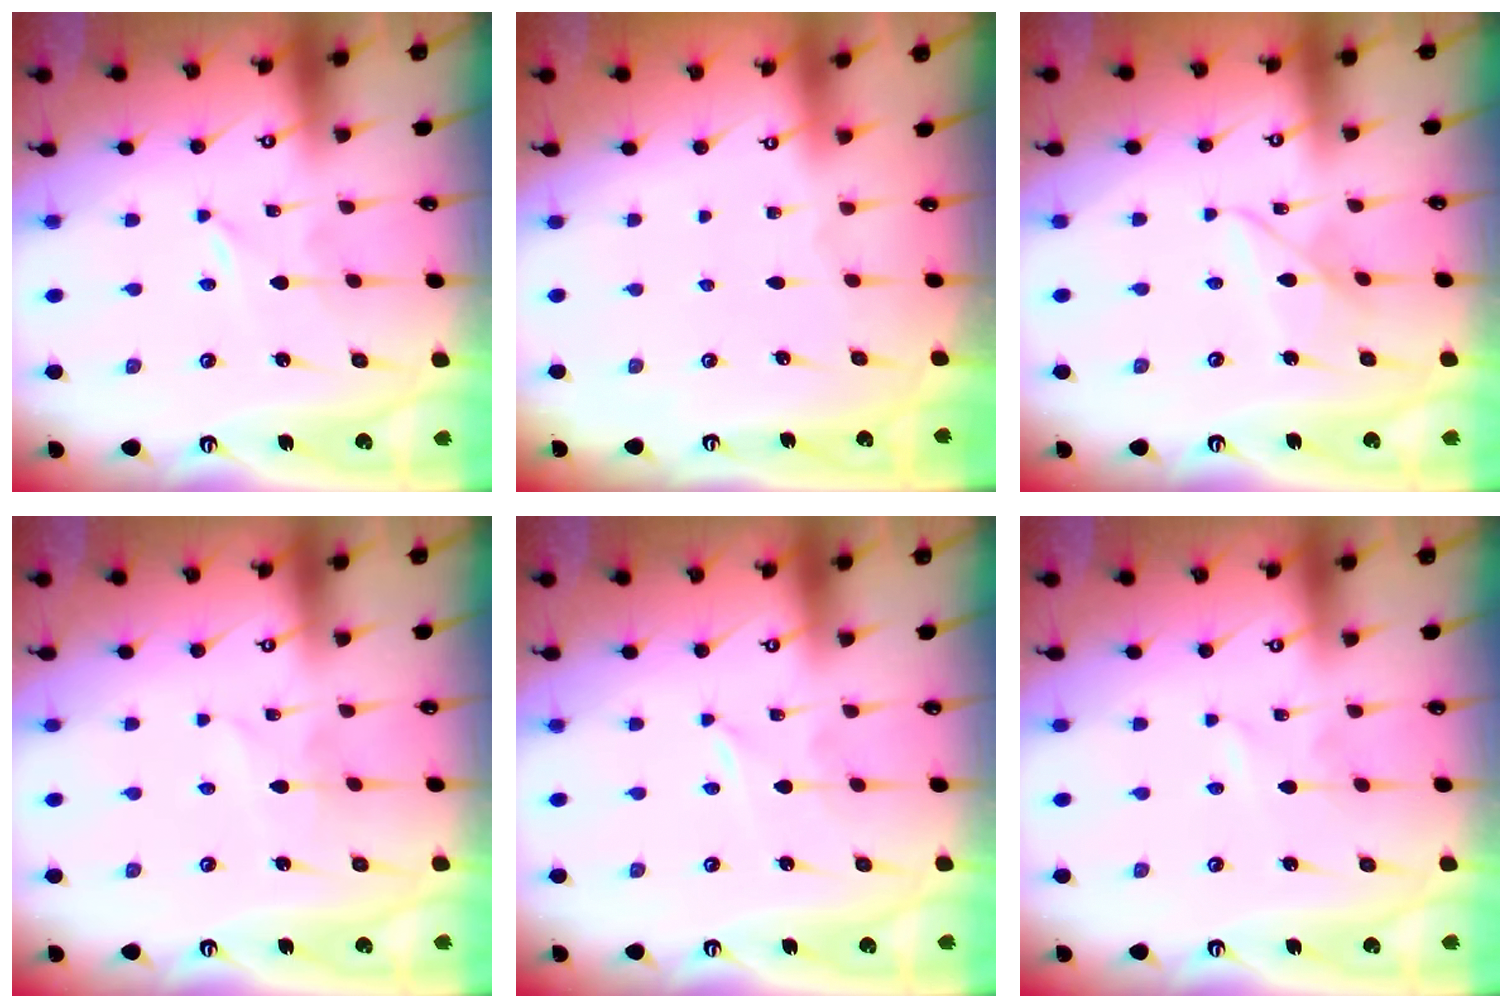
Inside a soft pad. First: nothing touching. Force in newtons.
{"total": 0.0}
{"total": 7.6, "press": 7.6, "slide": 0.4}
{"total": 3.1, "press": 3.1, "slide": 0.4}
{"total": 0.0}
{"total": 0.0}